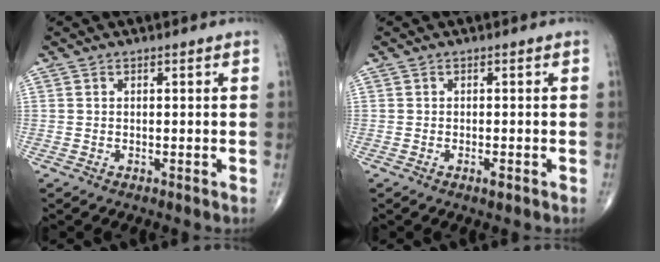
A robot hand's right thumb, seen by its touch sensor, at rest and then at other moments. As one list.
[{"total": 1.1, "force": [-0.6, 0.3, 0.9], "torque": [-0.014, -0.002, -0.010]}]